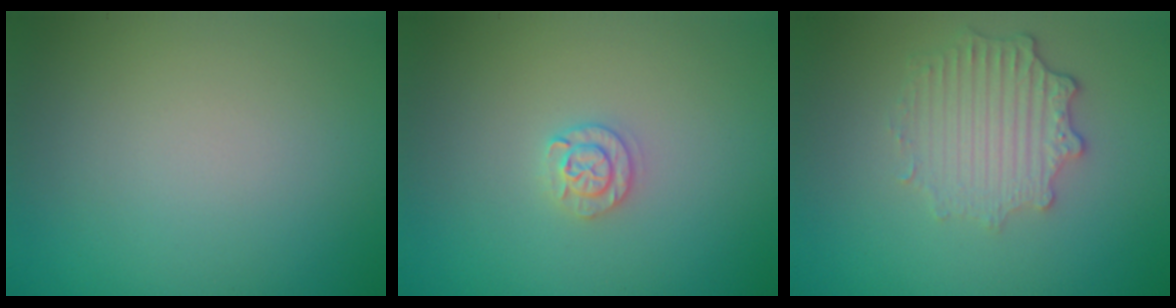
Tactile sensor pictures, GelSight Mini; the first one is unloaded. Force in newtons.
{"total": 1.7, "press": 1.7, "slide": 0.3}
{"total": 3.7, "press": 3.0, "slide": 2.2}